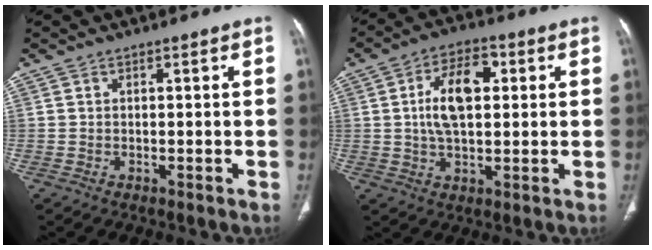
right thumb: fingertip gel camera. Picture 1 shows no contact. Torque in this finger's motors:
{"motor_torque": [-0.63, 0.85, 0.08, 0.19, 0.10]}